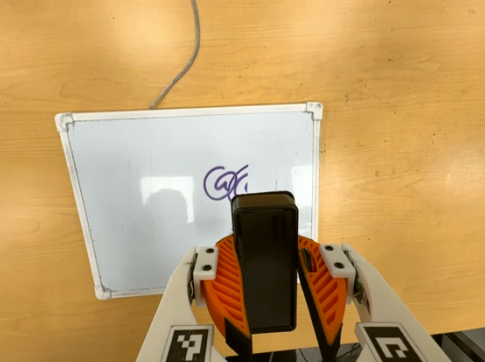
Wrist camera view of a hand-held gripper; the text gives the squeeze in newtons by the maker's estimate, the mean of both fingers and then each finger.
{"total": 11.9, "left": 11.8, "right": 12.0}